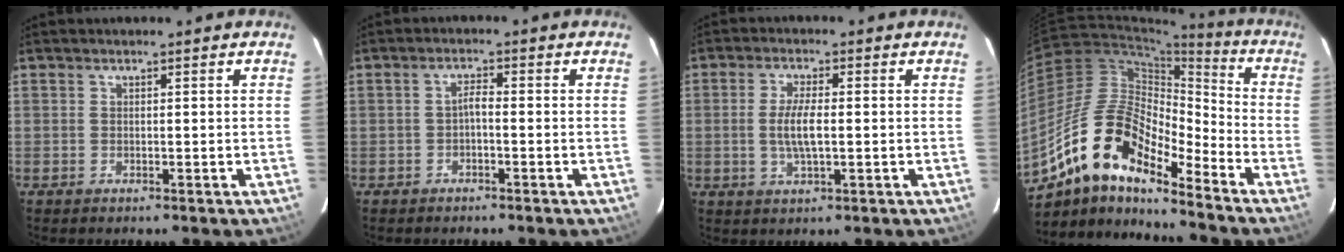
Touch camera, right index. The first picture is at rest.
{"total": 1.5, "force": [-0.8, 0.3, 1.3], "torque": [-0.025, 0.006, -0.014]}
{"total": 5.4, "force": [-0.4, 1.4, 5.2], "torque": [-0.100, -0.004, -0.007]}
{"total": 16.9, "force": [-11.9, 5.4, 10.8], "torque": [-0.192, -0.003, -0.237]}